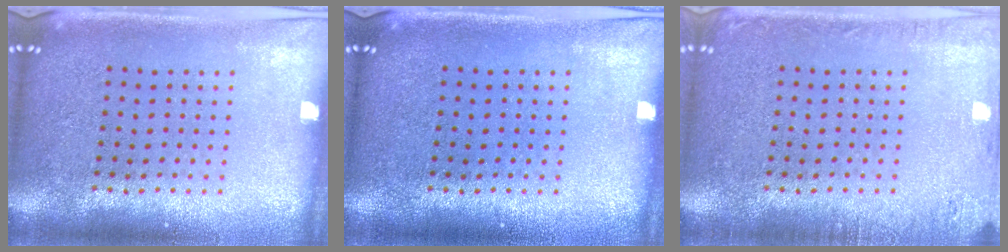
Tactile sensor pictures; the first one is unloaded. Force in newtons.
{"total": 0.0}
{"total": 1.5, "press": 1.5, "slide": 0.2}